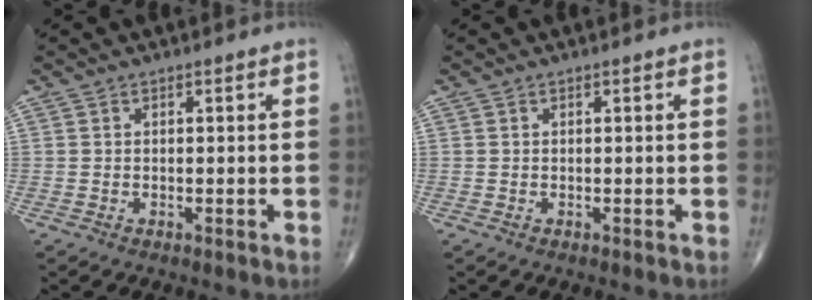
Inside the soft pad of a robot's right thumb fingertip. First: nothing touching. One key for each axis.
{"total": 0.0}